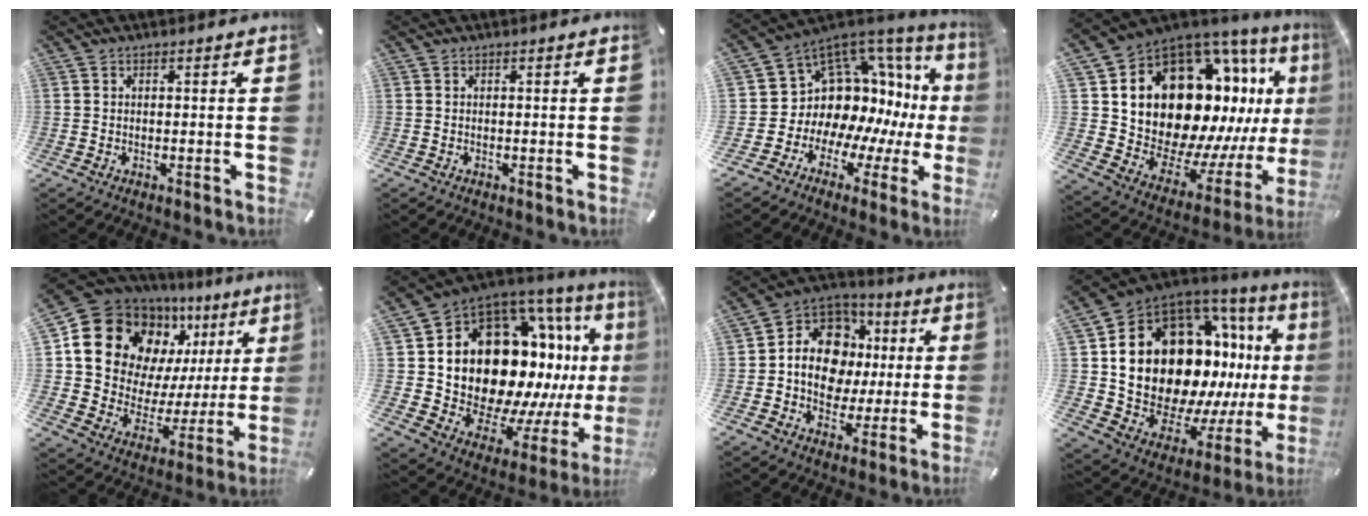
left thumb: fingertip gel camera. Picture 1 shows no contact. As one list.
[{"total": 0.0}, {"total": 13.7, "force": [2.7, 11.8, 6.4], "torque": [-0.110, -0.072, 0.072]}, {"total": 18.7, "force": [8.3, 13.2, 10.3], "torque": [-0.174, -0.098, 0.167]}, {"total": 16.9, "force": [9.6, 12.6, 6.0], "torque": [-0.095, -0.083, 0.186]}, {"total": 19.7, "force": [5.7, 14.4, 12.2], "torque": [-0.228, -0.091, 0.130]}, {"total": 13.7, "force": [1.1, 11.7, 7.1], "torque": [-0.125, -0.013, 0.027]}, {"total": 22.3, "force": [5.7, 16.7, 13.8], "torque": [-0.237, -0.086, 0.148]}]